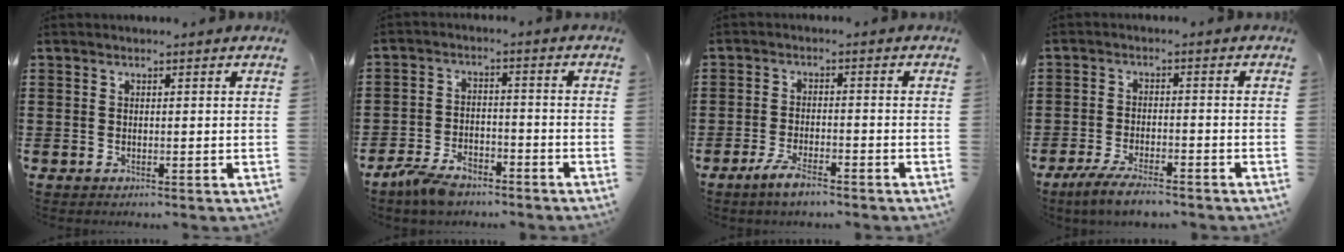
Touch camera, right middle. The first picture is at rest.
{"total": 5.4, "force": [-4.6, 2.1, 2.0], "torque": [-0.053, 0.004, -0.092]}
{"total": 3.9, "force": [-3.0, 0.9, 2.4], "torque": [-0.053, 0.001, -0.058]}
{"total": 4.8, "force": [-4.1, 0.8, 2.3], "torque": [-0.051, -0.004, -0.081]}